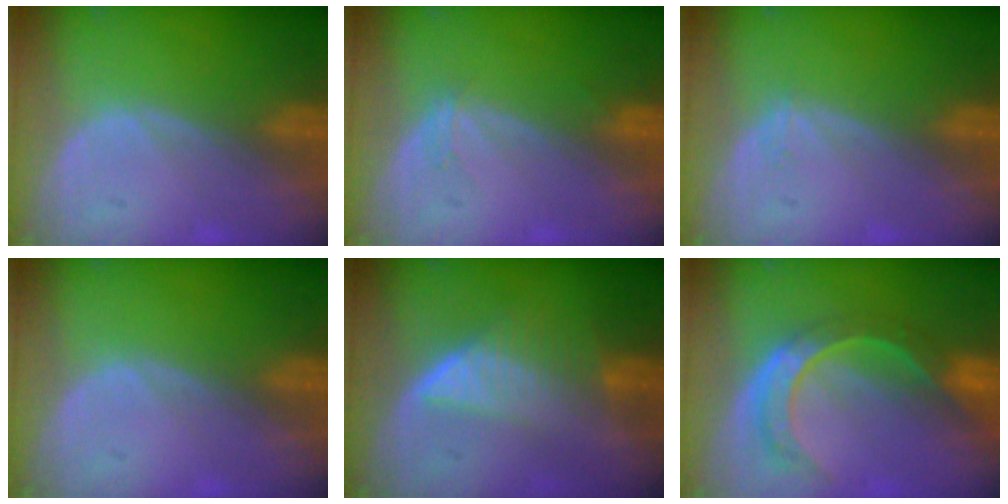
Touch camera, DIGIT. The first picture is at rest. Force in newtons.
{"total": 1.1, "press": 1.1, "slide": 0.1}
{"total": 0.5, "press": 0.5, "slide": 0.2}
{"total": 0.0}
{"total": 6.9, "press": 6.0, "slide": 3.3}
{"total": 8.8, "press": 7.4, "slide": 4.7}